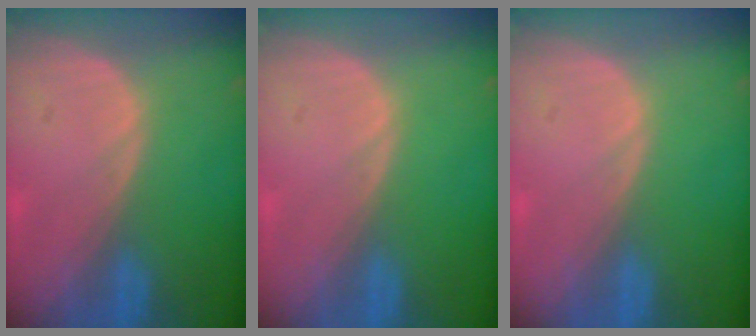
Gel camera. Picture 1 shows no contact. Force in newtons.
{"total": 0.0}
{"total": 0.0}